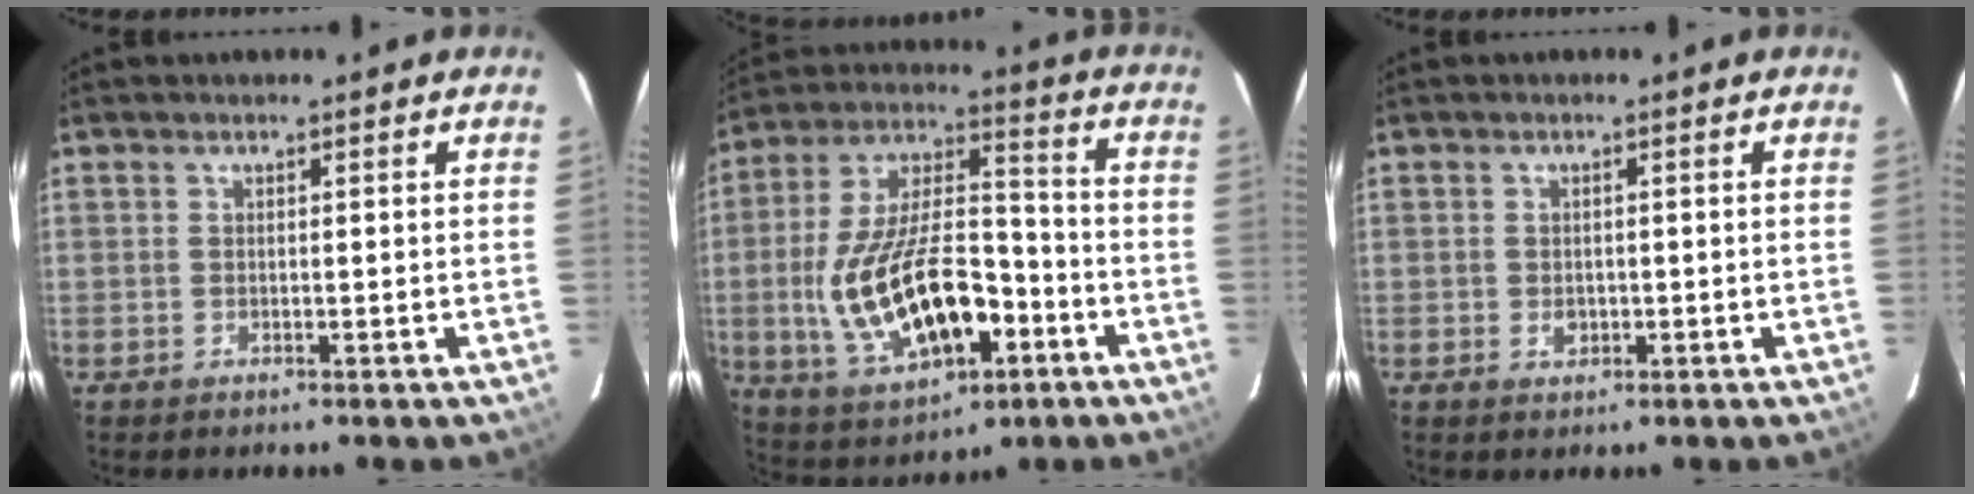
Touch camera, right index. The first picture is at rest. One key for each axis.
{"total": 21.7, "fx": -6.4, "fy": 10.2, "fz": 18.1, "tx": -0.376, "ty": 0.003, "tz": -0.089}
{"total": 1.9, "fx": -0.5, "fy": 1.6, "fz": 0.9, "tx": -0.013, "ty": 0.002, "tz": -0.005}